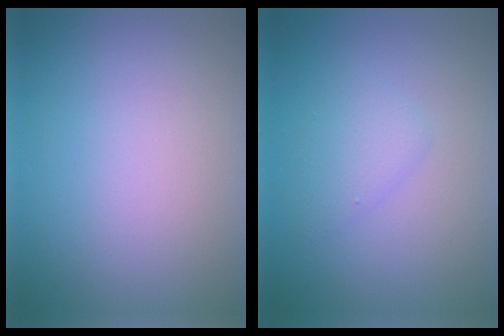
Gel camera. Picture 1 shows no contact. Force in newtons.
{"total": 1.7, "press": 1.7, "slide": 0.1}